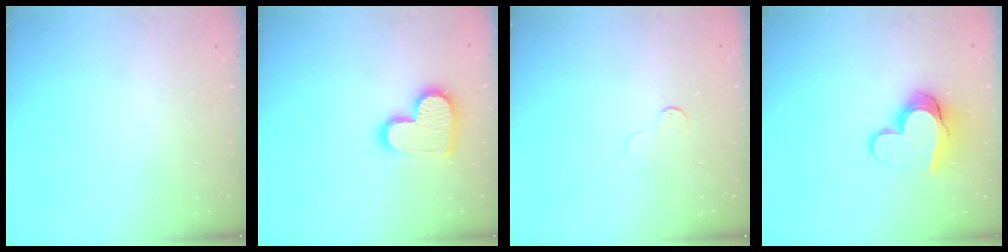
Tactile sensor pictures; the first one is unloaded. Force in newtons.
{"total": 14.0, "press": 13.9, "slide": 0.5}
{"total": 4.1, "press": 4.0, "slide": 0.4}
{"total": 12.4, "press": 12.3, "slide": 1.1}